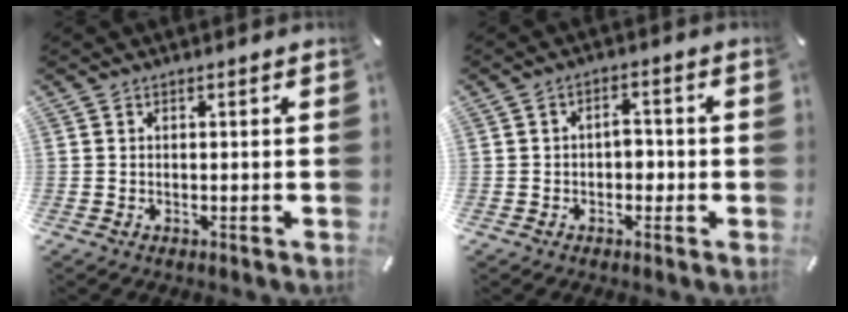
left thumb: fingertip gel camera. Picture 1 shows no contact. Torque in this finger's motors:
{"motor_torque": [-0.19, -0.27, 0.15, 0.13, 0.01]}